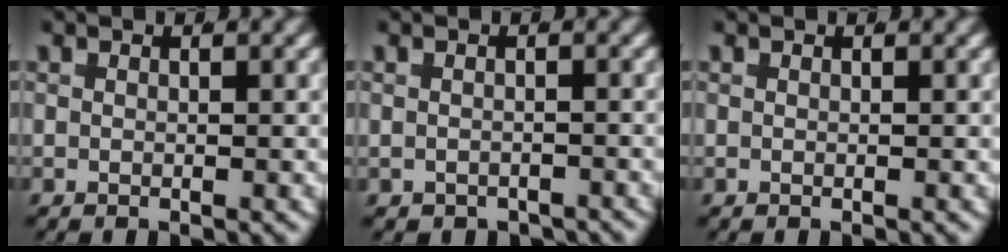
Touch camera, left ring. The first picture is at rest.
{"total": 2.8, "force": [-2.0, 1.9, 0.5], "torque": [-0.009, -0.017, -0.029]}
{"total": 0.0}